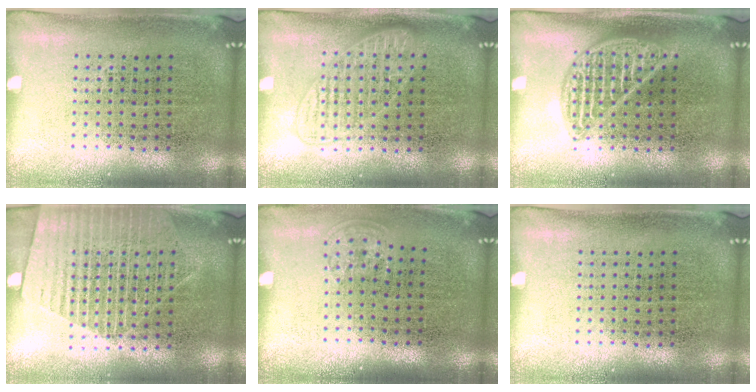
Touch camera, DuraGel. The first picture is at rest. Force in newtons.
{"total": 1.3, "press": 1.3, "slide": 0.3}
{"total": 2.3, "press": 2.2, "slide": 0.3}
{"total": 1.7, "press": 1.5, "slide": 0.8}
{"total": 0.8, "press": 0.6, "slide": 0.5}
{"total": 0.0}